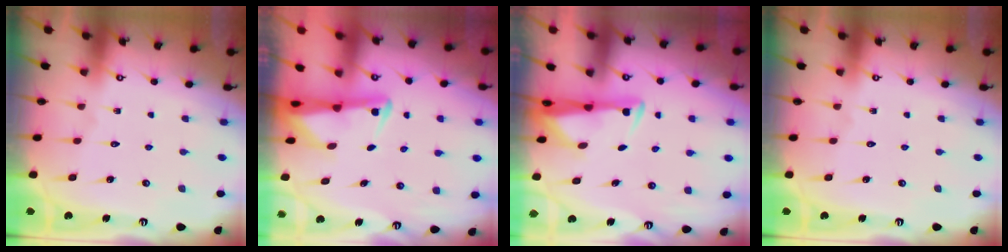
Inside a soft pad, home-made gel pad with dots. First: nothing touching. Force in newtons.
{"total": 2.7, "press": 2.6, "slide": 0.6}
{"total": 3.0, "press": 2.9, "slide": 0.9}
{"total": 0.0}